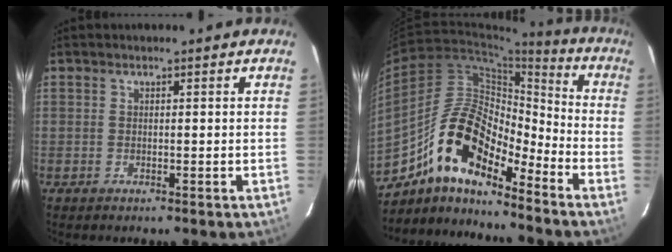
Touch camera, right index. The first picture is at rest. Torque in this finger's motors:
{"motor_torque": [0.50, -0.61, 0.89, 0.14]}